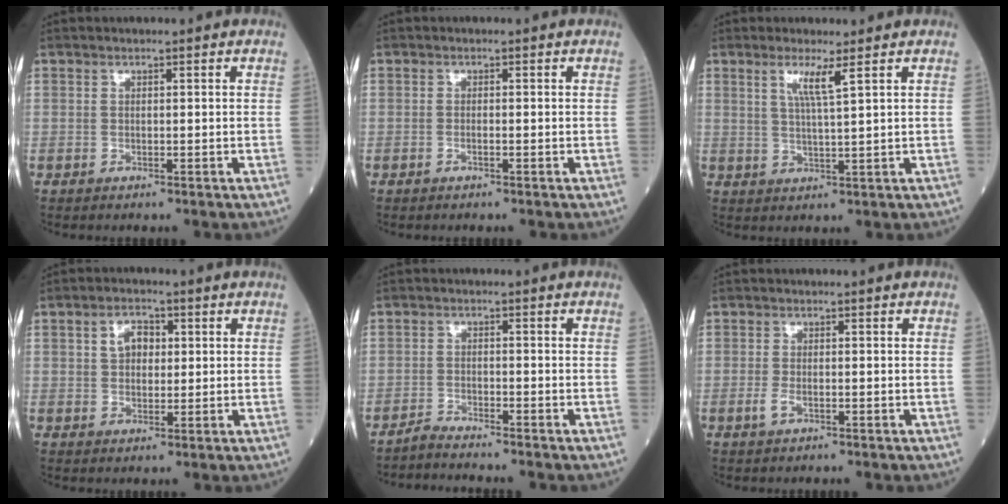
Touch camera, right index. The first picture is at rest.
{"total": 0.6, "force": [-0.3, 0.0, 0.6], "torque": [-0.013, 0.000, -0.004]}
{"total": 3.8, "force": [1.9, -0.6, 3.3], "torque": [-0.065, -0.006, 0.038]}
{"total": 4.2, "force": [1.1, 2.8, 2.8], "torque": [-0.047, 0.010, 0.019]}
{"total": 2.6, "force": [-2.5, -0.6, 0.1], "torque": [-0.008, -0.012, -0.049]}
{"total": 1.8, "force": [-0.6, 0.7, 1.6], "torque": [-0.034, -0.001, -0.011]}